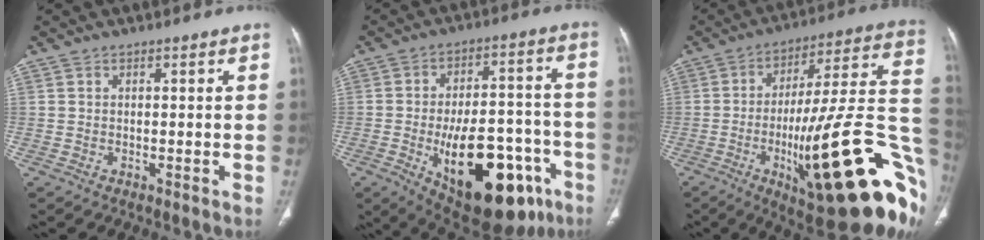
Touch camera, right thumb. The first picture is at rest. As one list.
[{"total": 25.8, "force": [-10.1, 12.4, 20.2], "torque": [-0.252, 0.035, -0.126]}, {"total": 35.6, "force": [-10.5, 8.4, 33.0], "torque": [-0.388, 0.036, -0.151]}]